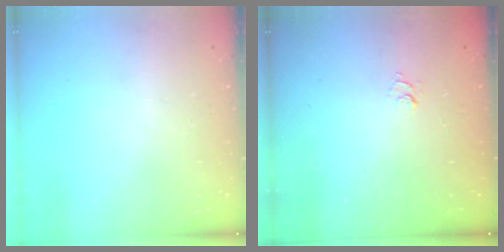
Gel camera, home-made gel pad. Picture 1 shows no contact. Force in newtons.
{"total": 1.9, "press": 1.5, "slide": 1.3}